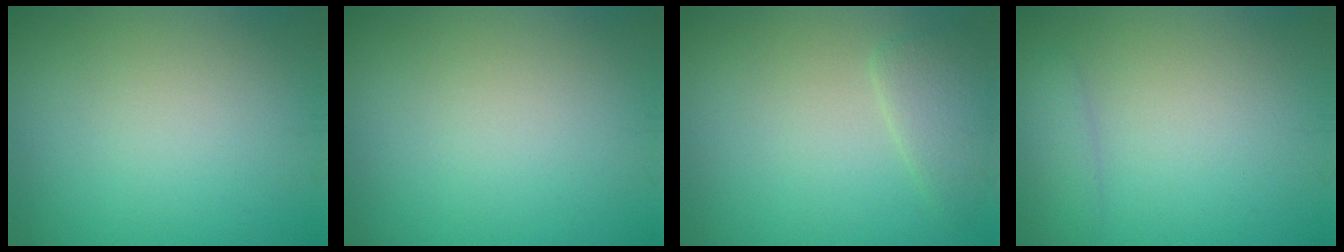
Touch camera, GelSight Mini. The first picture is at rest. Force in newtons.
{"total": 0.0}
{"total": 2.2, "press": 2.1, "slide": 0.3}
{"total": 1.7, "press": 1.6, "slide": 0.2}